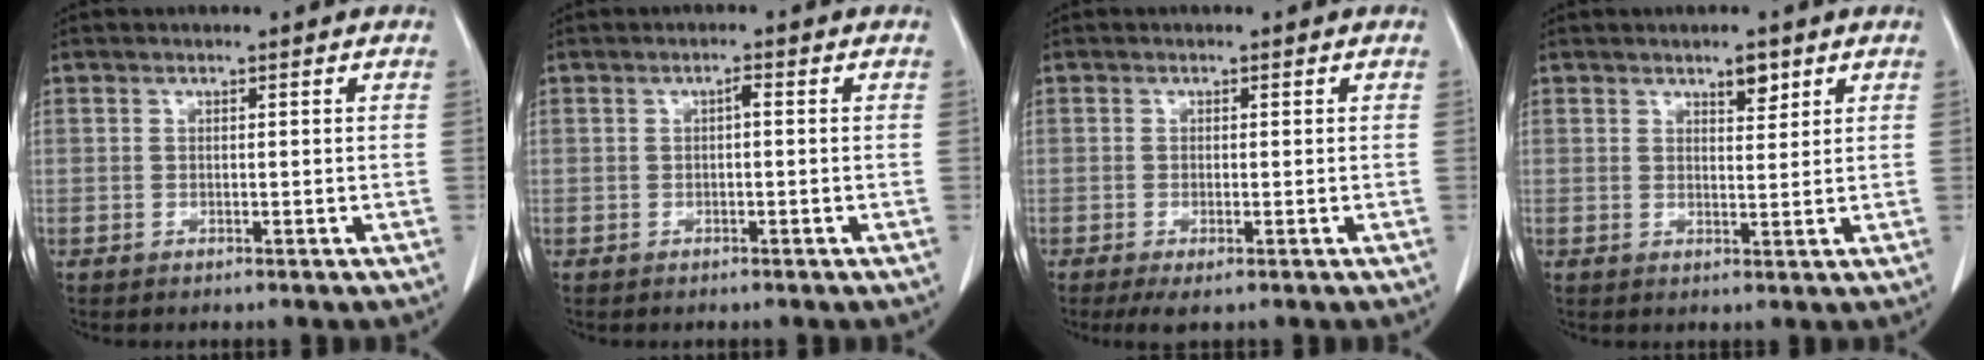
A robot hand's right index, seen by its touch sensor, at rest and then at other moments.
{"total": 1.0, "force": [0.0, 0.2, 1.0], "torque": [-0.015, 0.004, 0.000]}
{"total": 2.6, "force": [-1.3, 0.6, 2.1], "torque": [-0.037, -0.007, -0.019]}
{"total": 2.7, "force": [1.8, 0.9, 1.7], "torque": [-0.028, -0.003, 0.031]}